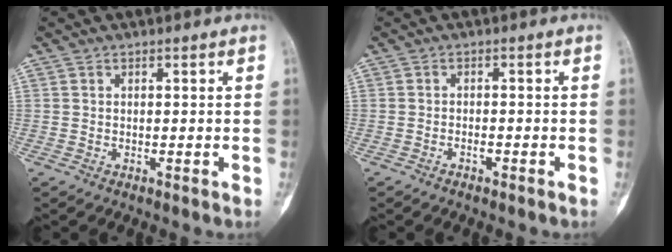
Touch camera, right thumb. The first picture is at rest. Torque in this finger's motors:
{"motor_torque": [-0.52, -0.22, 0.07, 0.11, -0.05]}